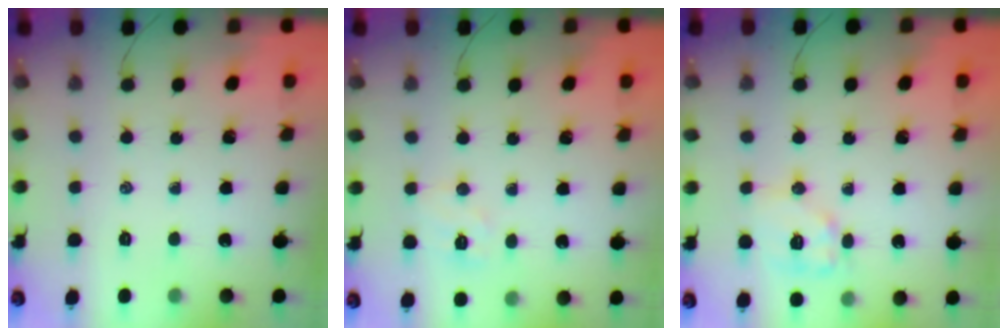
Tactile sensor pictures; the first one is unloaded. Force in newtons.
{"total": 5.6, "press": 5.5, "slide": 1.1}
{"total": 9.0, "press": 9.0, "slide": 0.3}